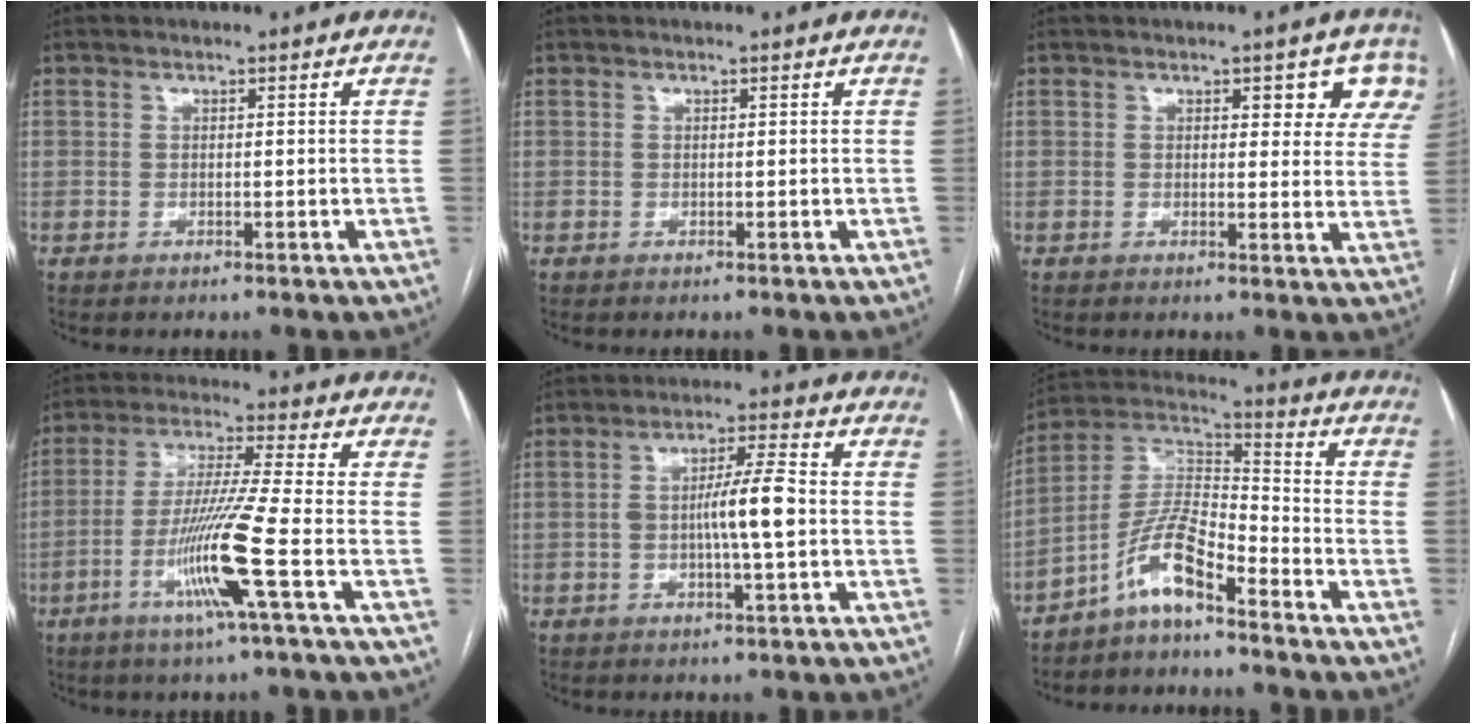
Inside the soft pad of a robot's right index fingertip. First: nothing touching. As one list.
[{"total": 0.0}, {"total": 6.9, "force": [4.1, 3.3, 4.6], "torque": [-0.030, 0.004, 0.034]}, {"total": 11.7, "force": [-4.3, -1.9, 10.7], "torque": [-0.212, -0.019, -0.087]}, {"total": 6.8, "force": [-0.6, 0.2, 6.7], "torque": [-0.120, 0.007, -0.014]}, {"total": 9.2, "force": [-6.3, 1.7, 6.6], "torque": [-0.143, 0.019, -0.127]}]